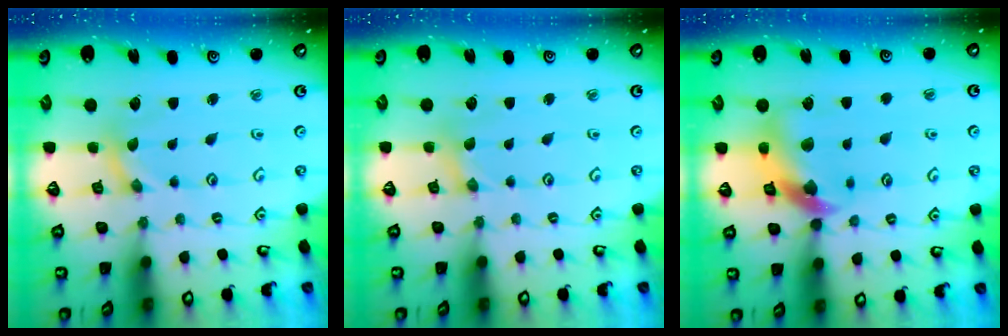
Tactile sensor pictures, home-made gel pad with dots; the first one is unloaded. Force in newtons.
{"total": 1.5, "press": 1.5, "slide": 0.3}
{"total": 11.6, "press": 11.5, "slide": 1.7}